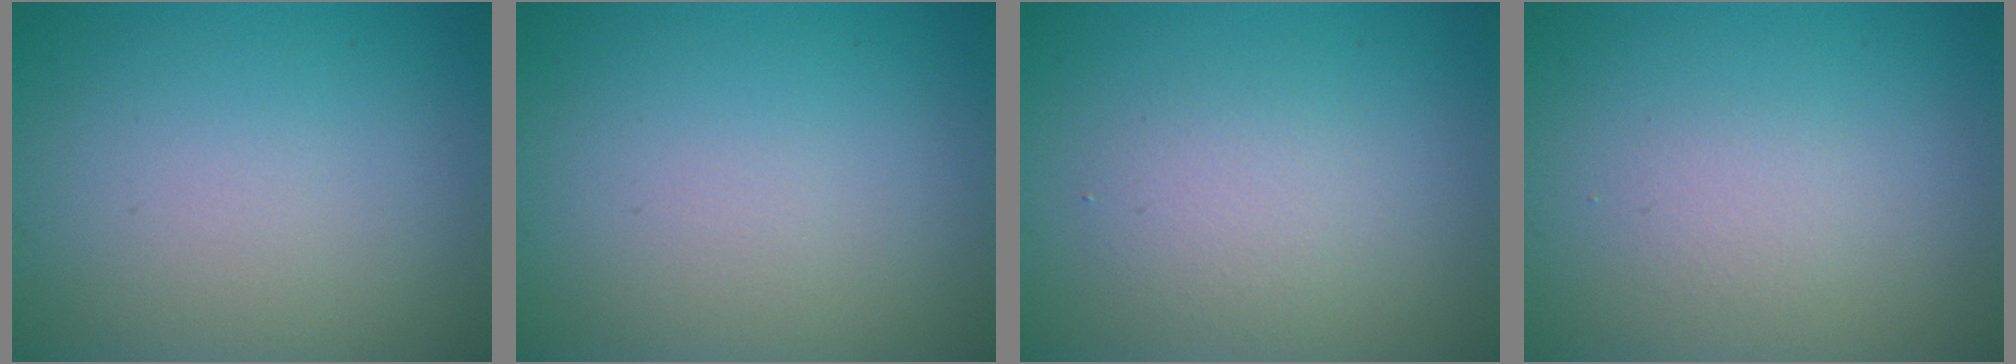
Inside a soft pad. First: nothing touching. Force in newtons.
{"total": 0.0}
{"total": 2.3, "press": 2.3, "slide": 0.2}
{"total": 1.1, "press": 1.1, "slide": 0.1}